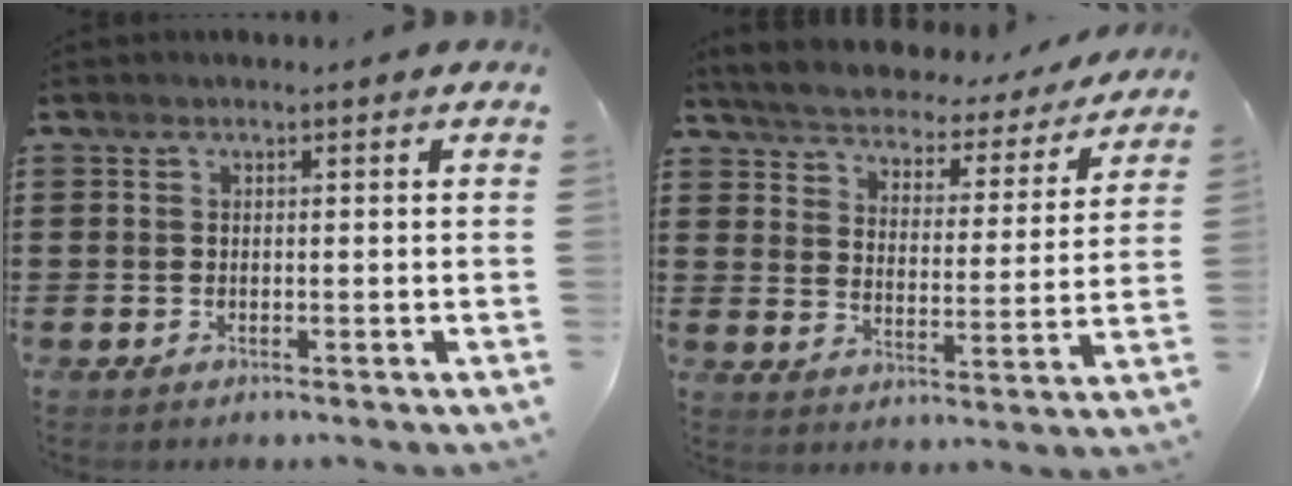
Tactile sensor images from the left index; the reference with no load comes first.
{"total": 4.0, "force": [4.0, 0.3, 0.3], "torque": [-0.033, -0.034, 0.061]}